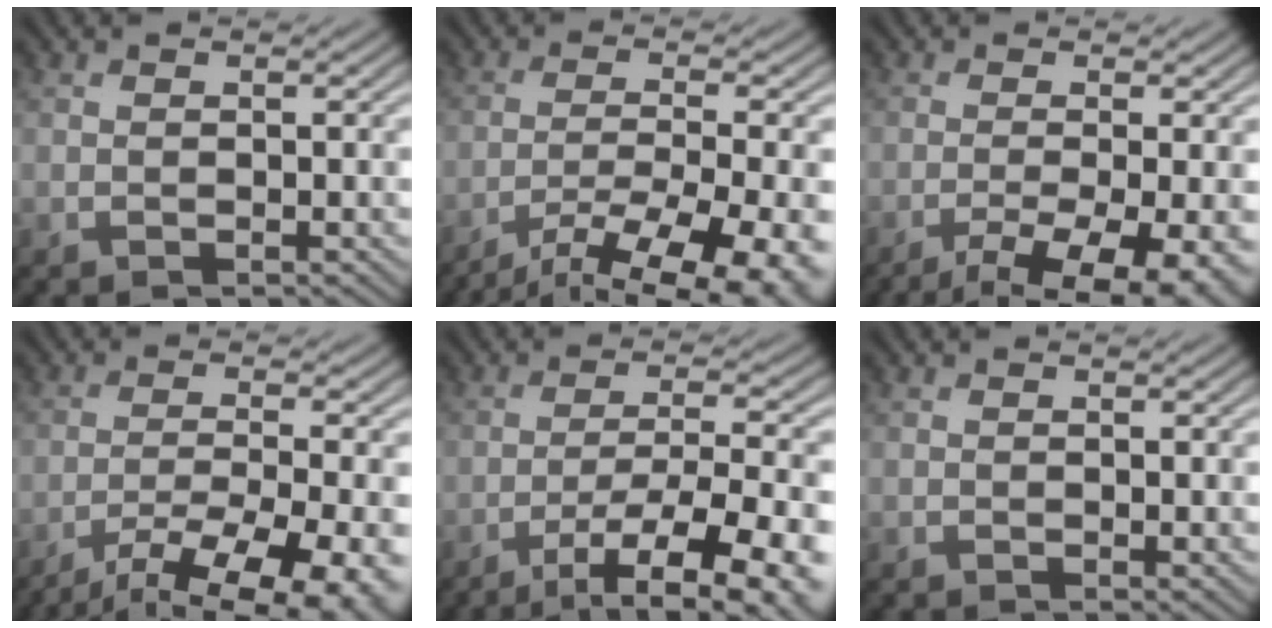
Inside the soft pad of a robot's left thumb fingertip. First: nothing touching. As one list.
[{"total": 13.7, "force": [-9.6, 3.2, 9.3], "torque": [-0.166, -0.035, -0.131]}, {"total": 8.4, "force": [-4.4, 2.2, 6.8], "torque": [-0.112, -0.016, -0.064]}, {"total": 12.3, "force": [-8.2, 3.0, 8.7], "torque": [-0.153, -0.030, -0.115]}, {"total": 13.0, "force": [-8.0, 3.0, 9.8], "torque": [-0.157, -0.012, -0.107]}, {"total": 0.6, "force": [0.1, 0.3, 0.5], "torque": [-0.004, -0.001, 0.002]}]